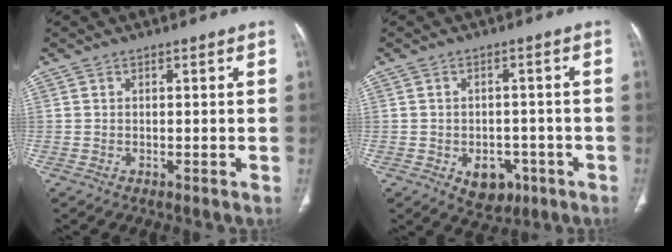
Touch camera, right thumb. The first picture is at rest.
{"total": 6.6, "force": [-2.7, 4.7, 3.7], "torque": [-0.027, 0.015, -0.026]}